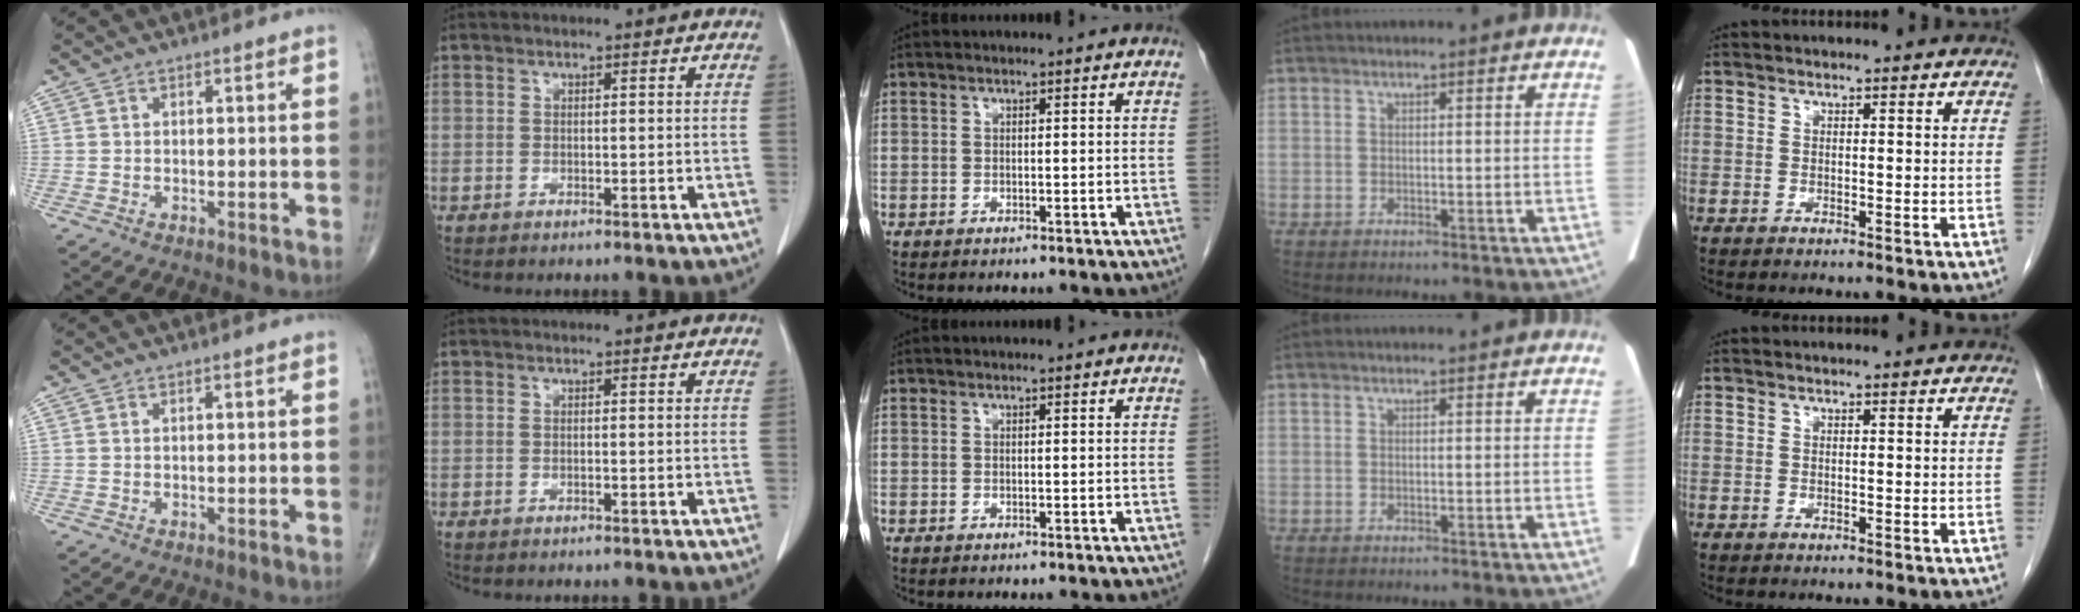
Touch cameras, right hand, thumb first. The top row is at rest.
{}